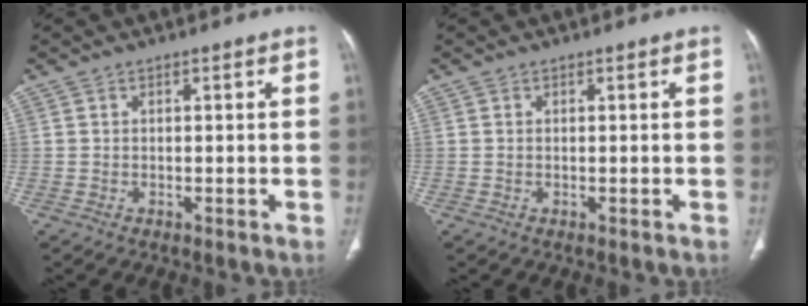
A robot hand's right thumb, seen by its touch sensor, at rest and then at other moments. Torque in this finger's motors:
{"motor_torque": [1.44, 1.24, 0.01, -0.42, -0.02]}